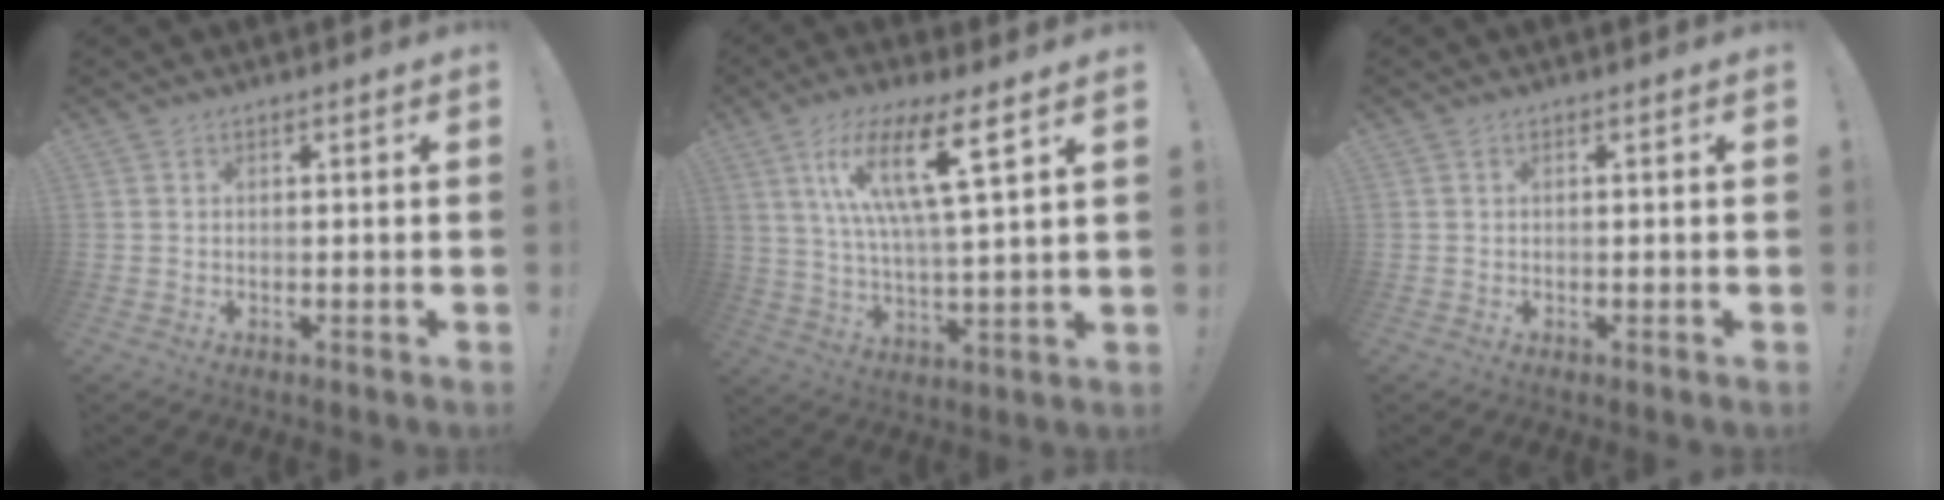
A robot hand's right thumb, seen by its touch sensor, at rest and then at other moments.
{"total": 16.3, "force": [8.3, 2.7, 13.8], "torque": [-0.245, -0.027, 0.122]}
{"total": 0.0}